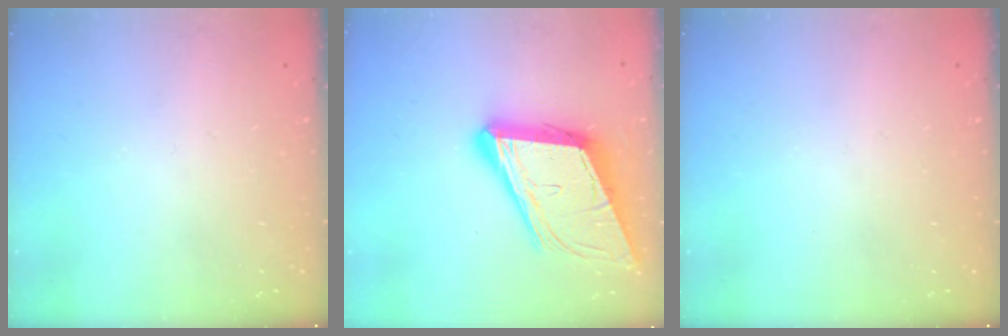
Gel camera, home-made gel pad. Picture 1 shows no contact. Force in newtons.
{"total": 18.1, "press": 17.5, "slide": 4.3}
{"total": 0.0}